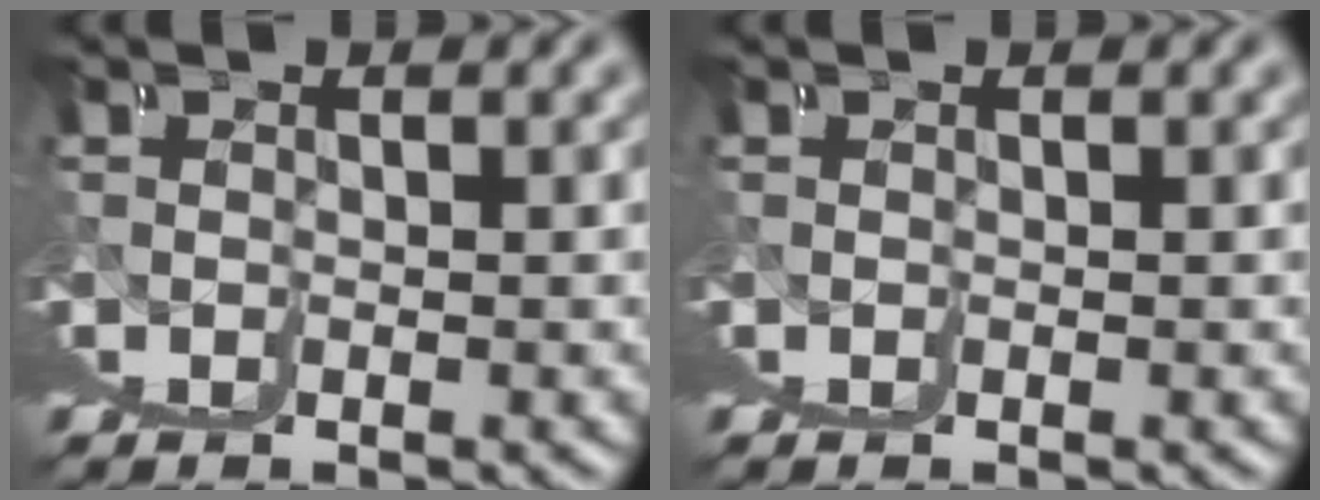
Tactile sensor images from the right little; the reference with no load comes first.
{"total": 0.0}